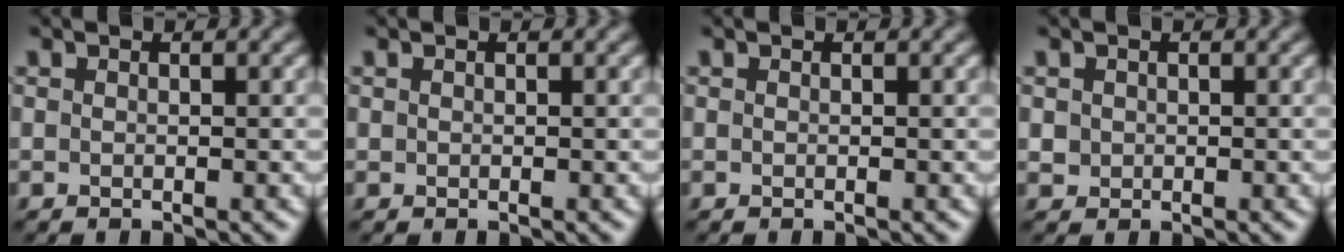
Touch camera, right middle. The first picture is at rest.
{"total": 0.0}
{"total": 0.0}
{"total": 1.0, "force": [0.1, 0.9, 0.2], "torque": [0.001, -0.004, 0.004]}